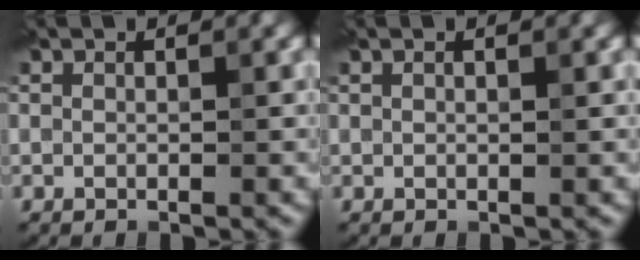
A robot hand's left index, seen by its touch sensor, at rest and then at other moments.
{"total": 1.0, "force": [0.4, 0.3, 0.8], "torque": [-0.012, -0.001, 0.002]}